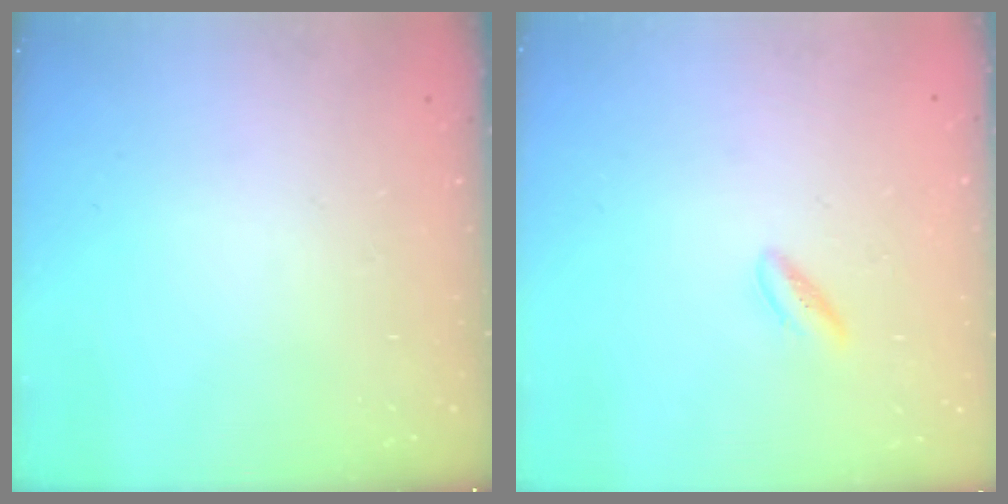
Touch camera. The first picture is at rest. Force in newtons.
{"total": 2.1, "press": 1.9, "slide": 0.9}